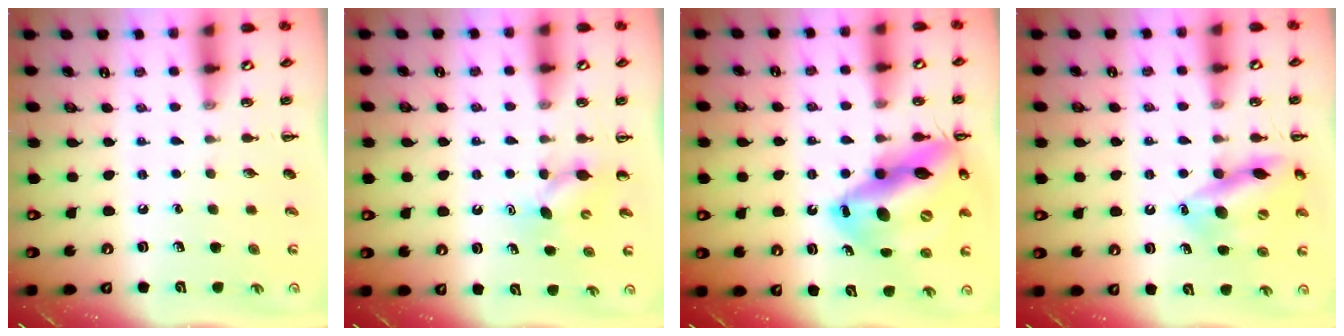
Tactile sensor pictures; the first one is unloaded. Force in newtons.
{"total": 5.2, "press": 5.0, "slide": 1.2}
{"total": 22.3, "press": 21.7, "slide": 5.0}
{"total": 16.2, "press": 16.0, "slide": 2.6}